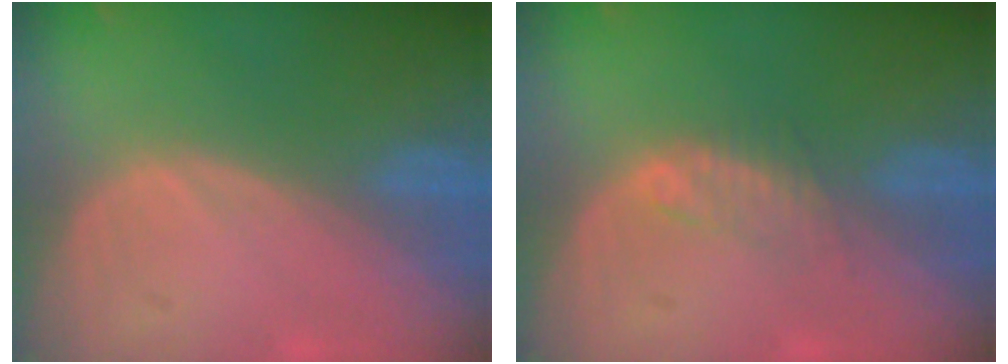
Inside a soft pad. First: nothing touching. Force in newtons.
{"total": 2.3, "press": 2.3, "slide": 0.2}